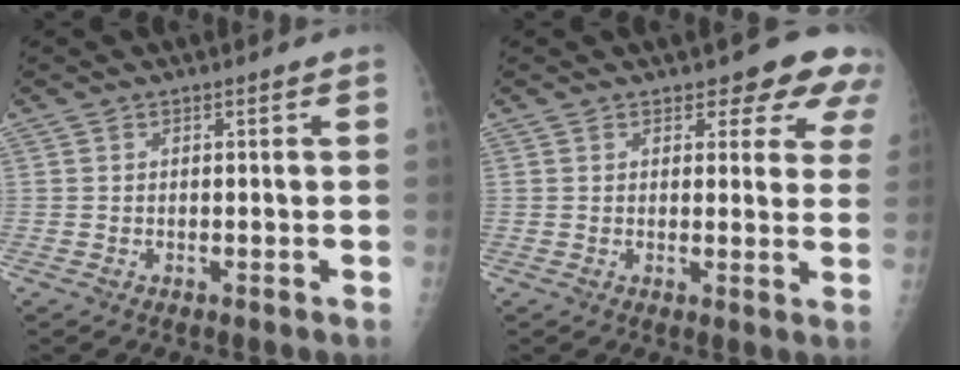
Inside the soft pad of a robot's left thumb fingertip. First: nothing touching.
{"total": 8.4, "force": [6.2, 4.0, 4.1], "torque": [-0.004, -0.028, 0.057]}